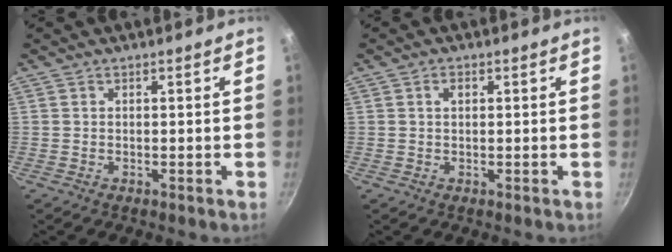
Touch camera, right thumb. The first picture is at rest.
{"total": 1.5, "force": [0.4, 1.0, 1.0], "torque": [-0.018, 0.003, 0.006]}